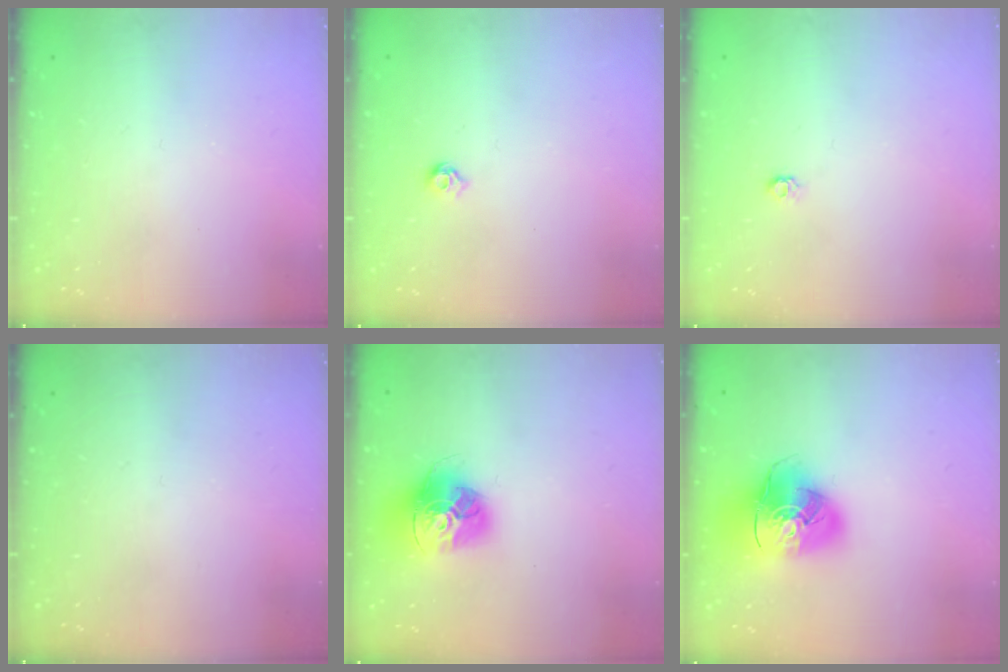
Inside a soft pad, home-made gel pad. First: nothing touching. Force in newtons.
{"total": 4.4, "press": 4.3, "slide": 0.9}
{"total": 4.0, "press": 4.0, "slide": 0.4}
{"total": 0.0}
{"total": 15.9, "press": 15.8, "slide": 1.4}
{"total": 14.9, "press": 14.7, "slide": 2.1}